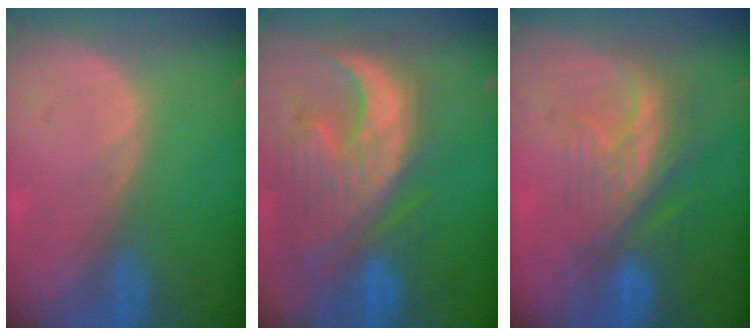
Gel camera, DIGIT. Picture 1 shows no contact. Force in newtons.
{"total": 13.2, "press": 11.4, "slide": 6.8}
{"total": 8.4, "press": 7.5, "slide": 3.7}